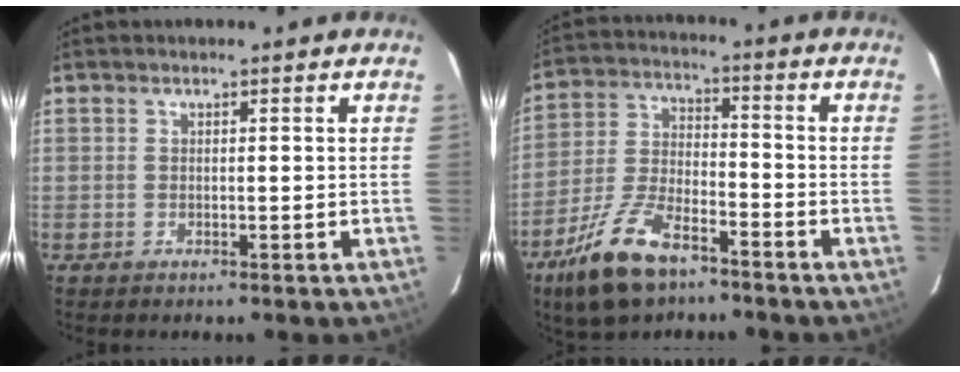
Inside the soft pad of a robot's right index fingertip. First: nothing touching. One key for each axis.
{"total": 12.1, "fx": -8.1, "fy": 4.3, "fz": 7.9, "tx": -0.172, "ty": -0.010, "tz": -0.154}